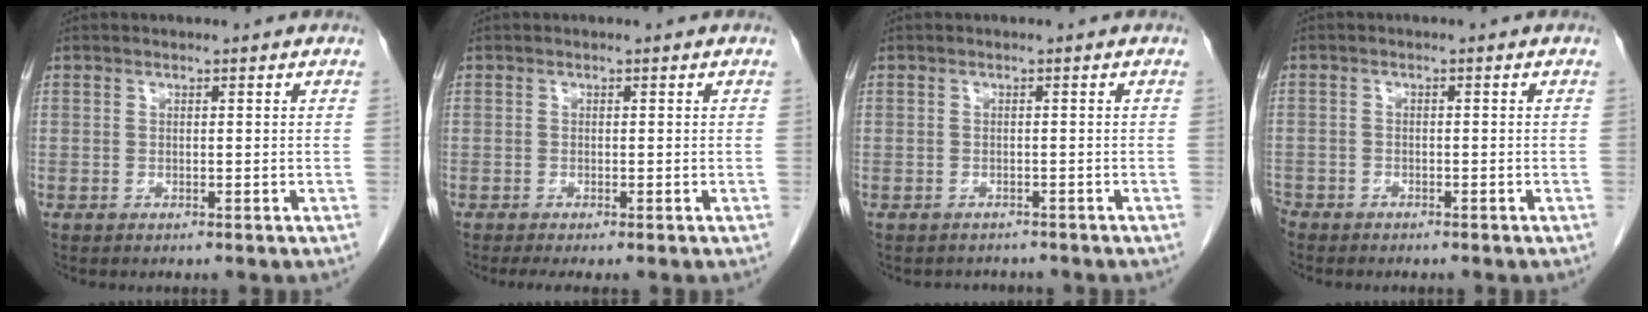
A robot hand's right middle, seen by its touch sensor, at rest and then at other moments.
{"total": 2.0, "force": [-1.4, 0.1, 1.4], "torque": [-0.026, -0.009, -0.022]}
{"total": 2.3, "force": [-2.0, 1.0, -0.2], "torque": [-0.005, -0.003, -0.031]}
{"total": 3.5, "force": [-3.0, 1.5, 0.8], "torque": [-0.020, -0.002, -0.050]}